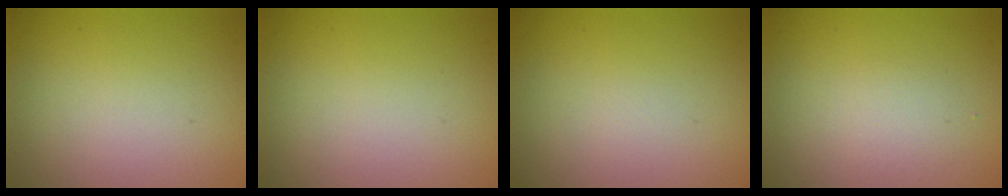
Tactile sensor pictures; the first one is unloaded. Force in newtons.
{"total": 0.0}
{"total": 0.0}
{"total": 1.3, "press": 1.3, "slide": 0.1}